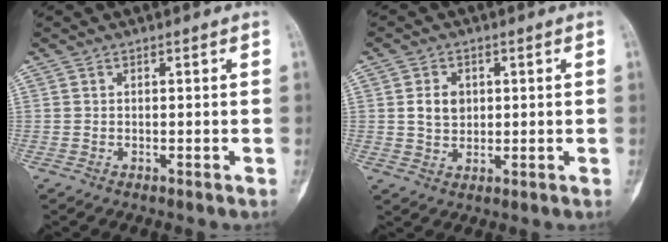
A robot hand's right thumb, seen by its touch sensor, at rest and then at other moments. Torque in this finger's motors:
{"motor_torque": [0.78, 0.83, 0.14, -0.11, 0.04]}